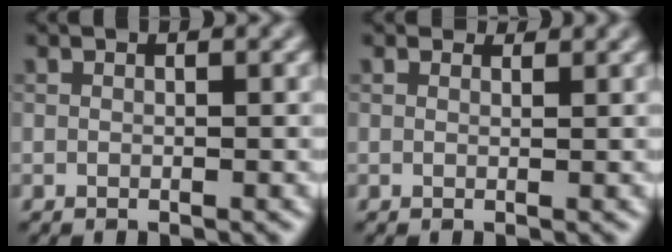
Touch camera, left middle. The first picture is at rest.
{"total": 1.4, "force": [1.2, 0.7, 0.3], "torque": [-0.009, 0.000, 0.001]}